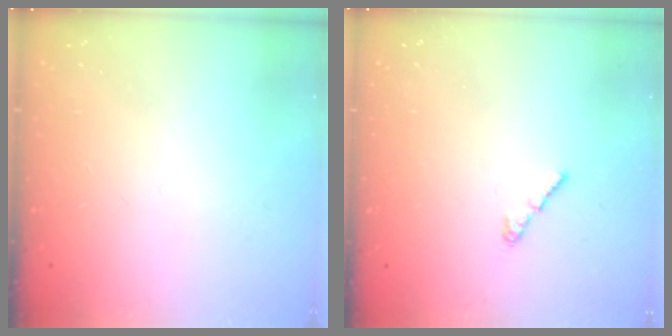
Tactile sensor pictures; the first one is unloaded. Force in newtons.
{"total": 1.3, "press": 1.2, "slide": 0.6}